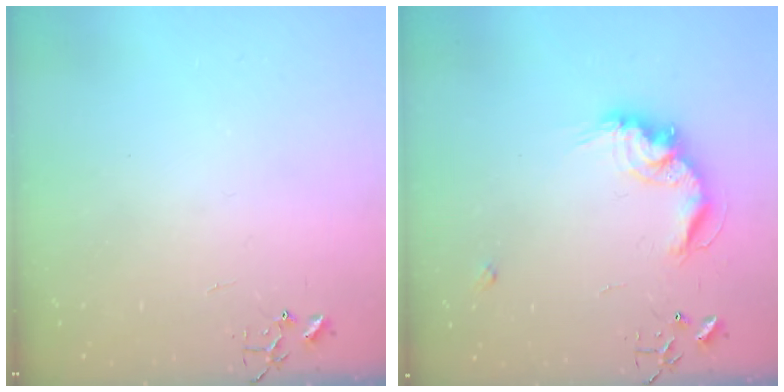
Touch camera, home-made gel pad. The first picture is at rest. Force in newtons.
{"total": 12.6, "press": 12.6, "slide": 0.4}